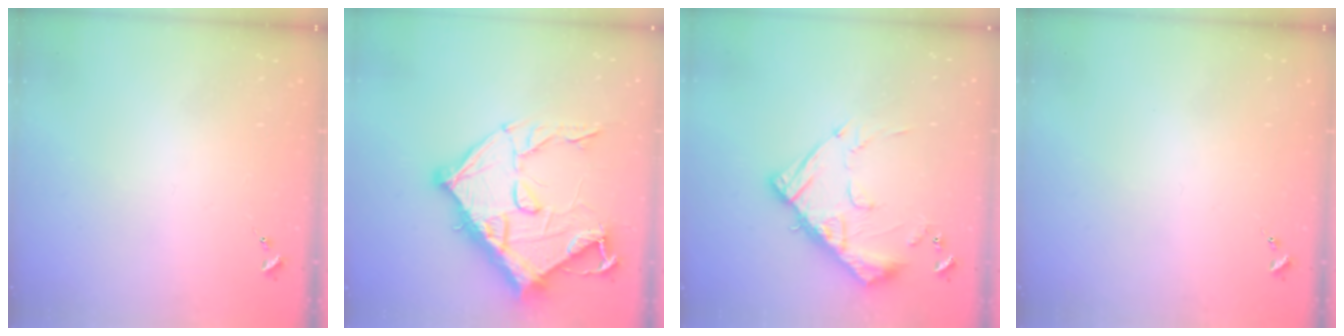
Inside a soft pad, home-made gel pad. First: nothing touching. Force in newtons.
{"total": 22.3, "press": 22.2, "slide": 1.4}
{"total": 14.2, "press": 14.2, "slide": 1.2}
{"total": 0.0}